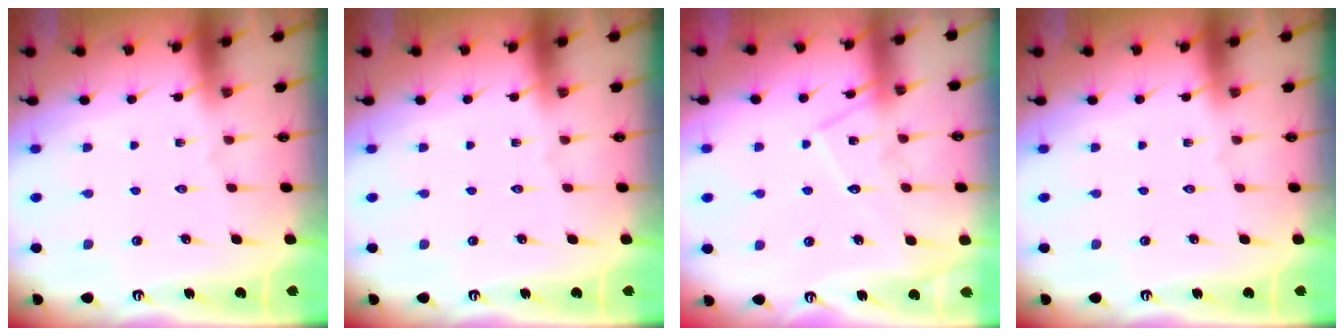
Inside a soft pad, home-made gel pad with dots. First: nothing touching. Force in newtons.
{"total": 0.0}
{"total": 10.1, "press": 10.1, "slide": 0.7}
{"total": 0.0}